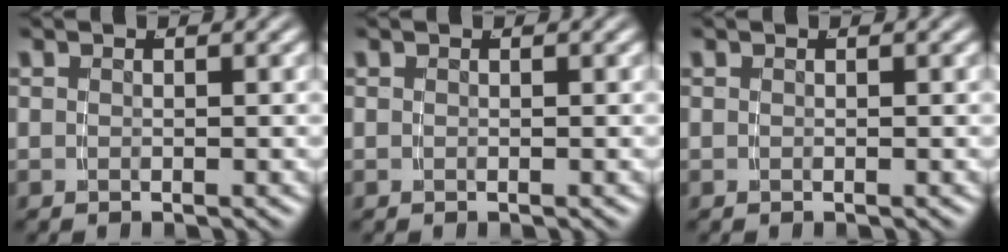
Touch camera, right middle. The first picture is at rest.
{"total": 0.0}
{"total": 0.0}